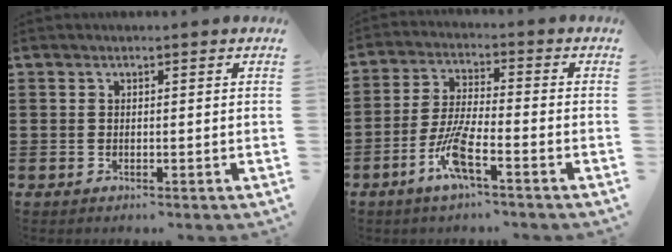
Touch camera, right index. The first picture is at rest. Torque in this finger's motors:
{"motor_torque": [1.25, 0.89, 0.23, 0.12]}